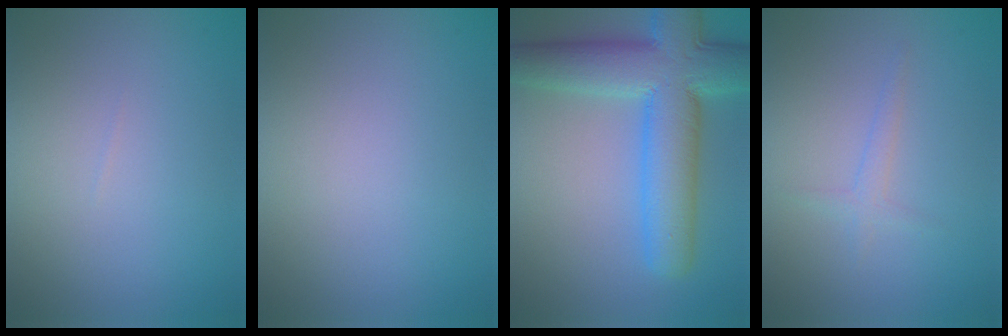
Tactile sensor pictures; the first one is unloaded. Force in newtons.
{"total": 0.0}
{"total": 10.0, "press": 10.0, "slide": 0.3}
{"total": 1.2, "press": 1.2, "slide": 0.1}